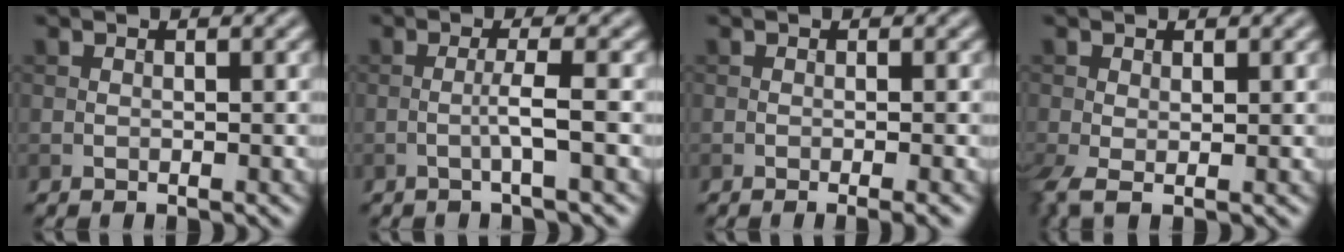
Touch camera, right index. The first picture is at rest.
{"total": 2.1, "force": [-0.6, 0.0, 2.1], "torque": [-0.040, 0.004, -0.017]}
{"total": 1.7, "force": [-0.6, 0.4, 1.5], "torque": [-0.015, -0.004, -0.011]}
{"total": 2.4, "force": [-0.7, 1.2, 2.0], "torque": [-0.055, -0.010, -0.014]}